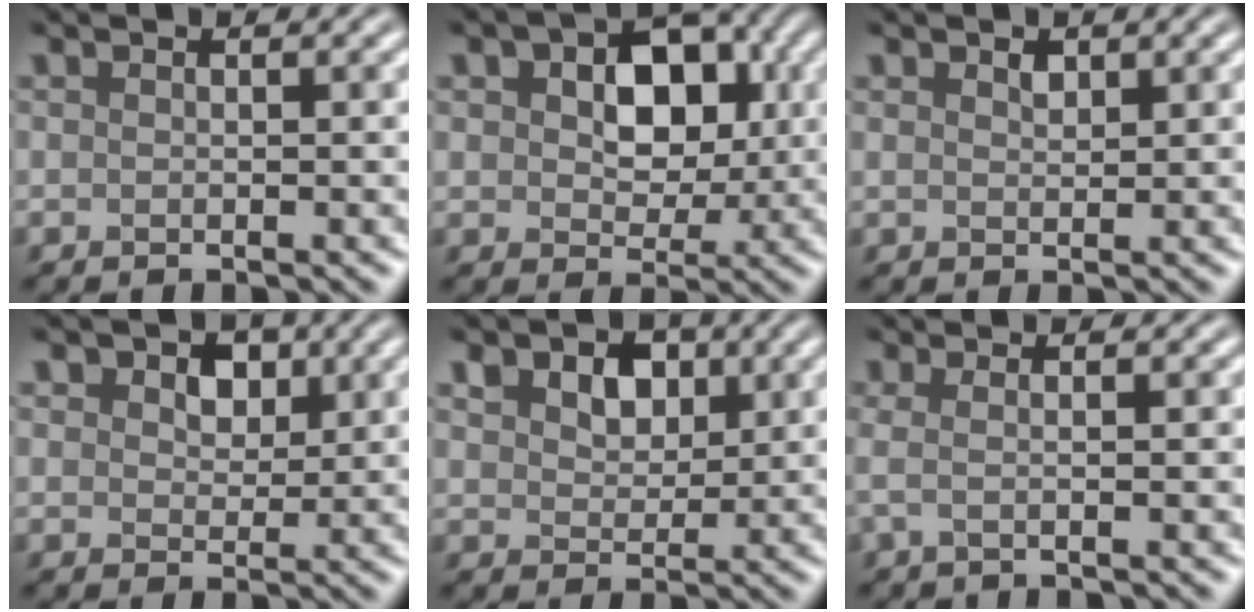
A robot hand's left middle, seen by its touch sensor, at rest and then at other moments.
{"total": 6.8, "force": [1.9, 4.5, 4.7], "torque": [-0.076, 0.020, 0.041]}
{"total": 1.2, "force": [0.5, -0.5, -0.9], "torque": [-0.005, 0.009, 0.028]}
{"total": 3.5, "force": [2.5, 2.1, 1.1], "torque": [-0.044, 0.023, 0.041]}
{"total": 3.8, "force": [2.6, 2.4, 1.3], "torque": [-0.048, 0.025, 0.048]}
{"total": 0.9, "force": [-0.1, 0.0, 0.9], "torque": [-0.026, 0.000, -0.002]}